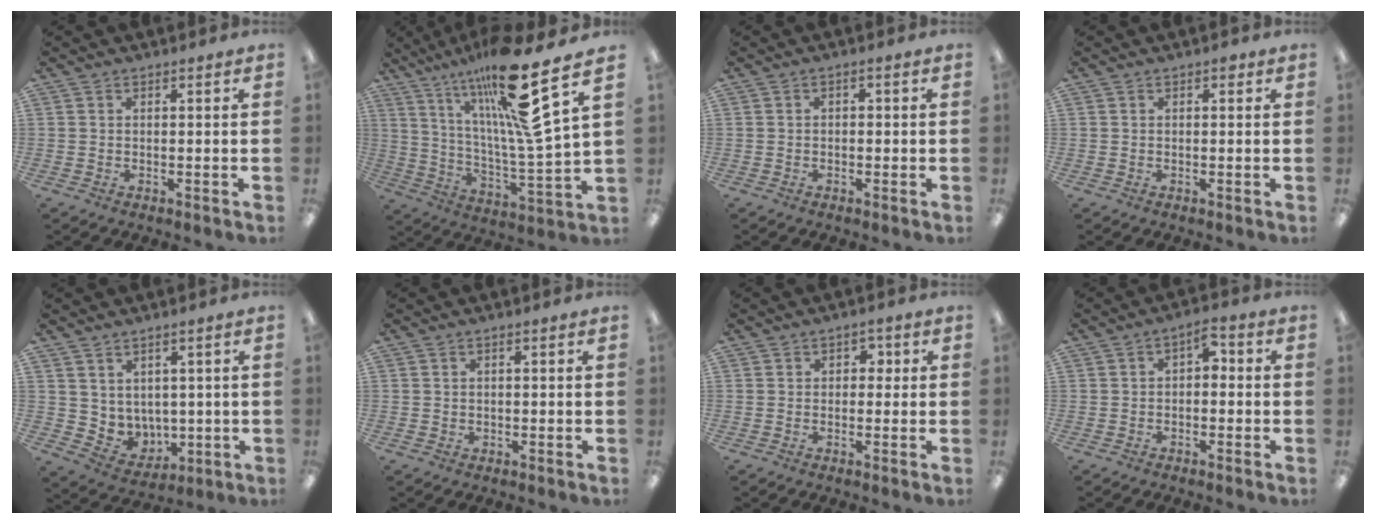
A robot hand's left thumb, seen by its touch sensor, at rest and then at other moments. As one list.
[{"total": 23.6, "force": [15.6, 3.6, 17.4], "torque": [-0.302, -0.088, 0.238]}, {"total": 1.0, "force": [-0.6, 0.7, 0.5], "torque": [-0.010, 0.005, -0.013]}, {"total": 0.7, "force": [0.3, 0.5, 0.5], "torque": [-0.002, 0.000, 0.003]}, {"total": 5.3, "force": [3.7, 3.7, -0.1], "torque": [-0.017, -0.034, 0.078]}, {"total": 0.7, "force": [0.1, 0.7, -0.1], "torque": [0.000, 0.005, -0.001]}, {"total": 2.1, "force": [0.2, 1.8, 1.1], "torque": [-0.014, 0.007, -0.003]}, {"total": 3.3, "force": [-0.3, 2.3, 2.3], "torque": [-0.030, 0.006, -0.012]}]